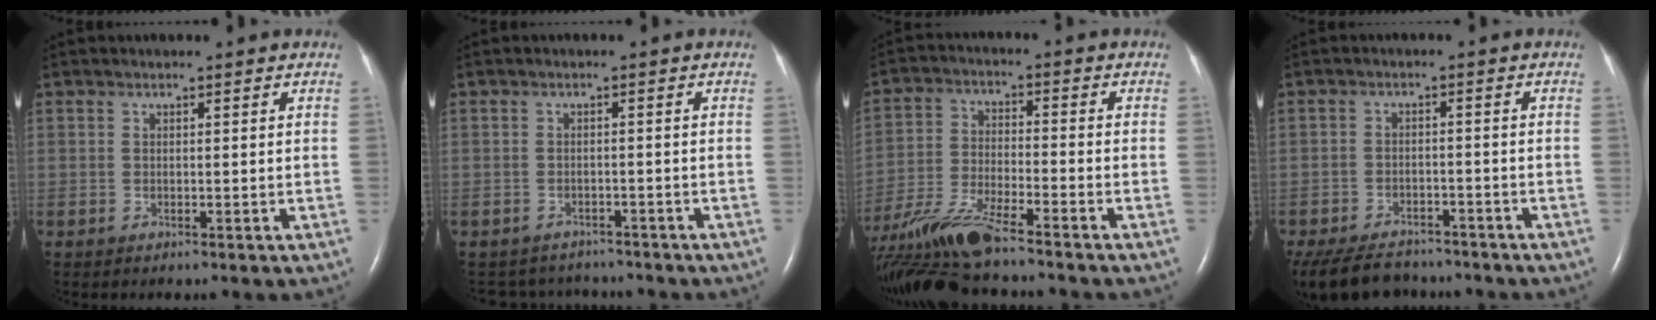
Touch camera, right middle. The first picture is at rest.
{"total": 5.8, "force": [-5.6, 1.6, 0.1], "torque": [0.000, 0.010, -0.072]}
{"total": 13.9, "force": [-12.0, 0.4, 7.0], "torque": [-0.152, -0.018, -0.221]}
{"total": 12.1, "force": [-10.3, 4.8, 4.2], "torque": [-0.098, -0.007, -0.147]}